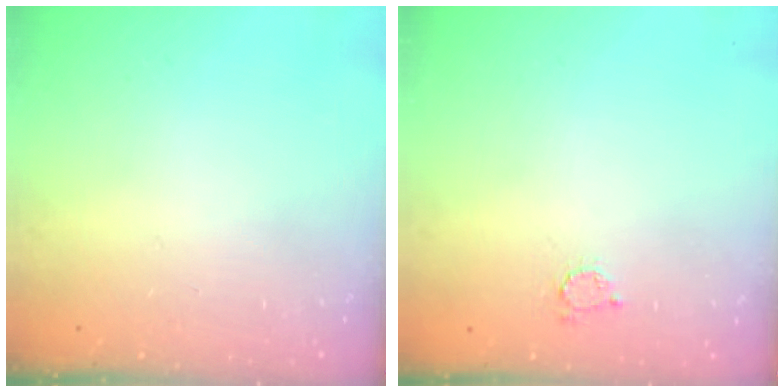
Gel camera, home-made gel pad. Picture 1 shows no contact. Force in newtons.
{"total": 2.7, "press": 2.7, "slide": 0.4}